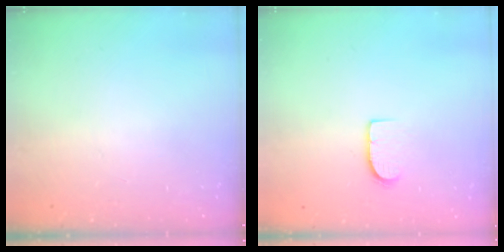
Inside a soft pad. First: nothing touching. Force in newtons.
{"total": 6.6, "press": 6.6, "slide": 0.5}